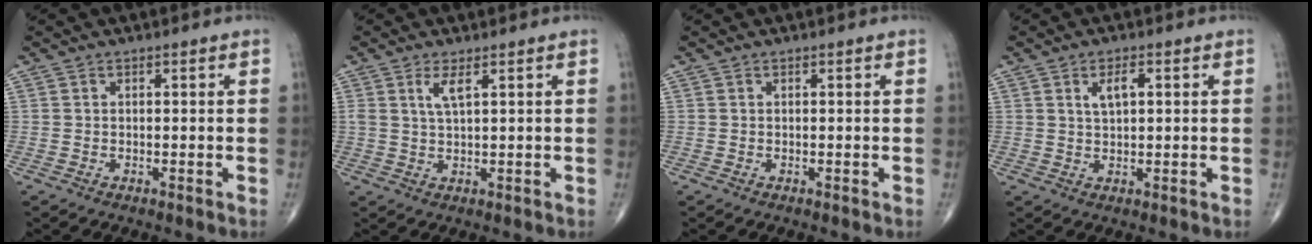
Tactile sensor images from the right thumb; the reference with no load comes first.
{"total": 3.0, "force": [1.4, 0.6, 2.6], "torque": [-0.059, -0.009, 0.032]}
{"total": 0.0}
{"total": 3.4, "force": [1.1, 1.4, 2.9], "torque": [-0.050, -0.001, 0.021]}